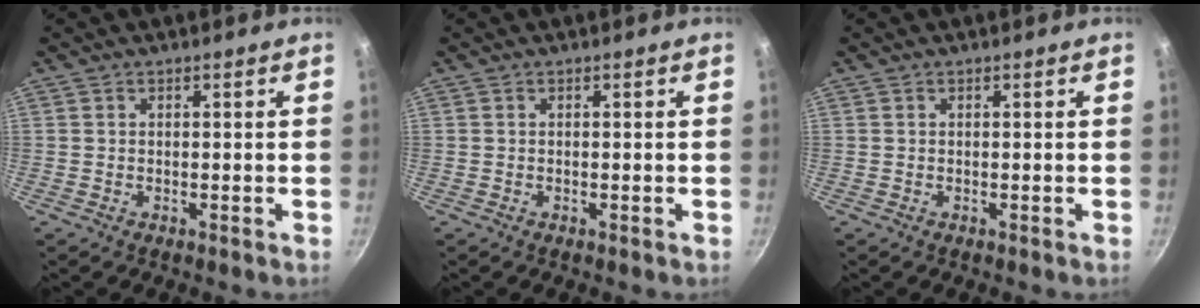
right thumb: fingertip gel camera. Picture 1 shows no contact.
{"total": 0.0}
{"total": 0.0}